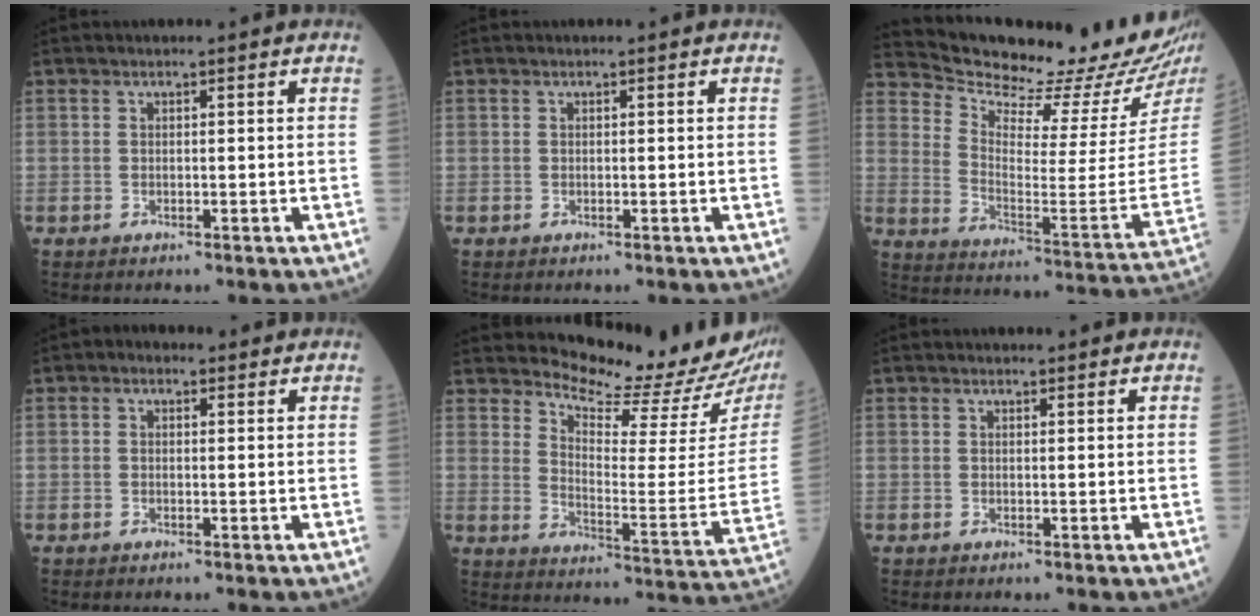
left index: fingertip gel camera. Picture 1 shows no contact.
{"total": 0.0}
{"total": 22.1, "force": [20.5, 1.0, 8.0], "torque": [-0.142, -0.109, 0.278]}
{"total": 2.0, "force": [1.0, 1.4, 1.0], "torque": [-0.018, 0.016, 0.009]}
{"total": 16.4, "force": [15.6, 0.7, 5.0], "torque": [-0.081, -0.106, 0.201]}
{"total": 0.5, "force": [0.4, 0.3, 0.0], "torque": [-0.008, -0.005, 0.003]}